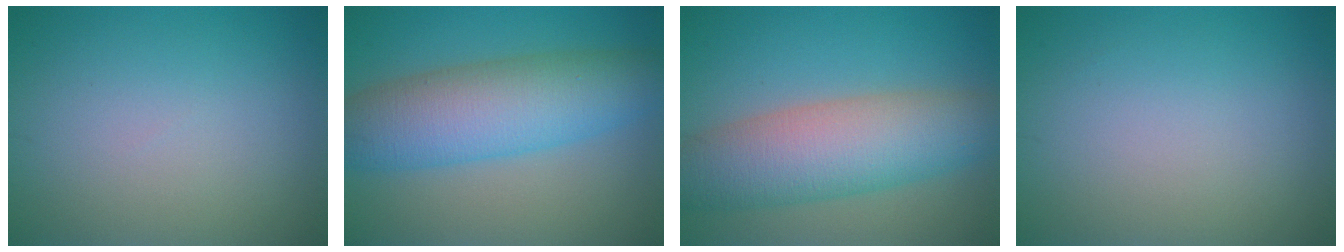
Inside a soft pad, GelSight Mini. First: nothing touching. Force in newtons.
{"total": 8.6, "press": 8.6, "slide": 0.5}
{"total": 8.5, "press": 8.5, "slide": 0.3}
{"total": 0.0}